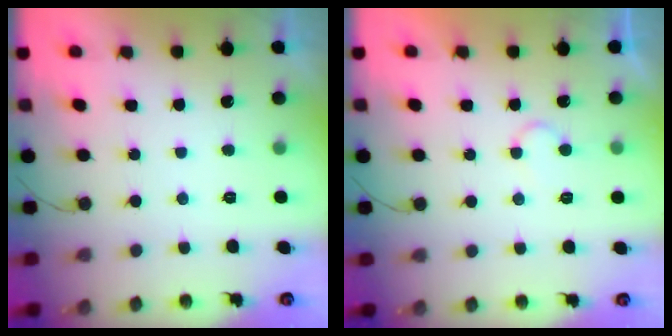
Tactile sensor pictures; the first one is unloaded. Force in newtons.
{"total": 5.2, "press": 5.2, "slide": 0.5}